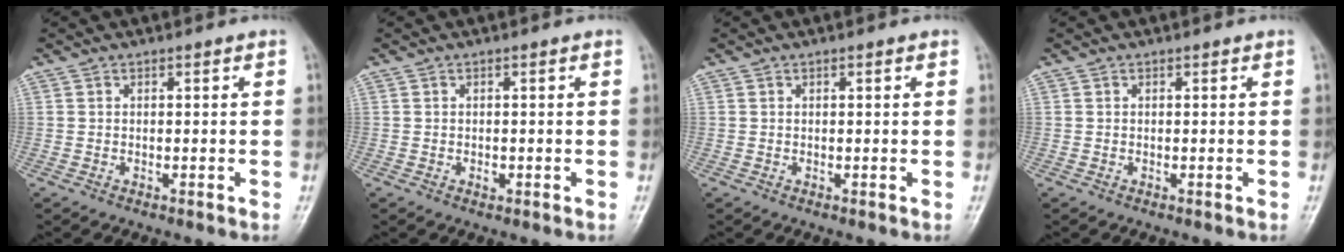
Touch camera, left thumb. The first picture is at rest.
{"total": 1.1, "force": [-0.3, 0.7, 0.8], "torque": [-0.008, 0.003, -0.004]}
{"total": 0.7, "force": [0.3, 0.1, 0.6], "torque": [-0.012, 0.002, 0.002]}
{"total": 0.0}